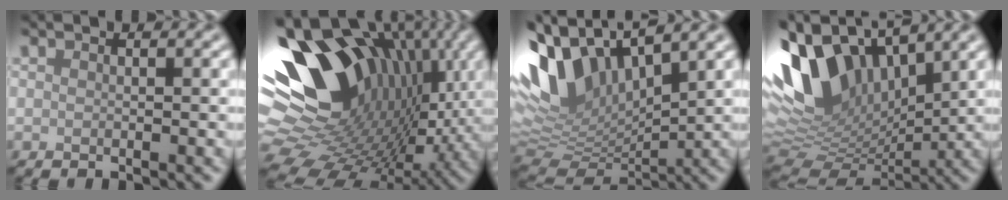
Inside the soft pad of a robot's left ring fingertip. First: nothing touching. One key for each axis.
{"total": 16.7, "fx": 3.5, "fy": 11.3, "fz": 11.9, "tx": -0.205, "ty": -0.011, "tz": 0.091}
{"total": 11.4, "fx": 4.8, "fy": 6.0, "fz": 8.4, "tx": -0.189, "ty": 0.007, "tz": 0.089}
{"total": 12.4, "fx": 4.5, "fy": 7.3, "fz": 9.0, "tx": -0.194, "ty": 0.013, "tz": 0.080}